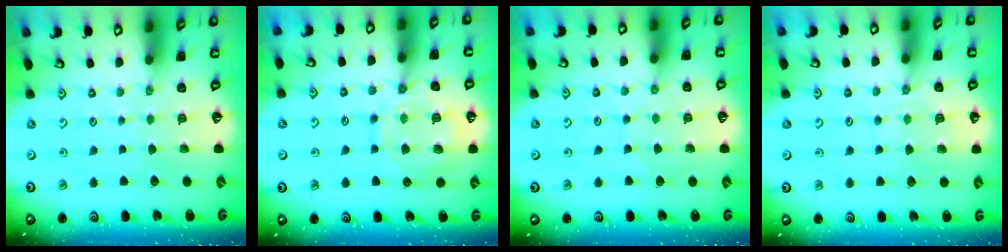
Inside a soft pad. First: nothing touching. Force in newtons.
{"total": 12.7, "press": 12.7, "slide": 1.0}
{"total": 4.1, "press": 4.1, "slide": 0.4}
{"total": 4.6, "press": 4.6, "slide": 0.6}